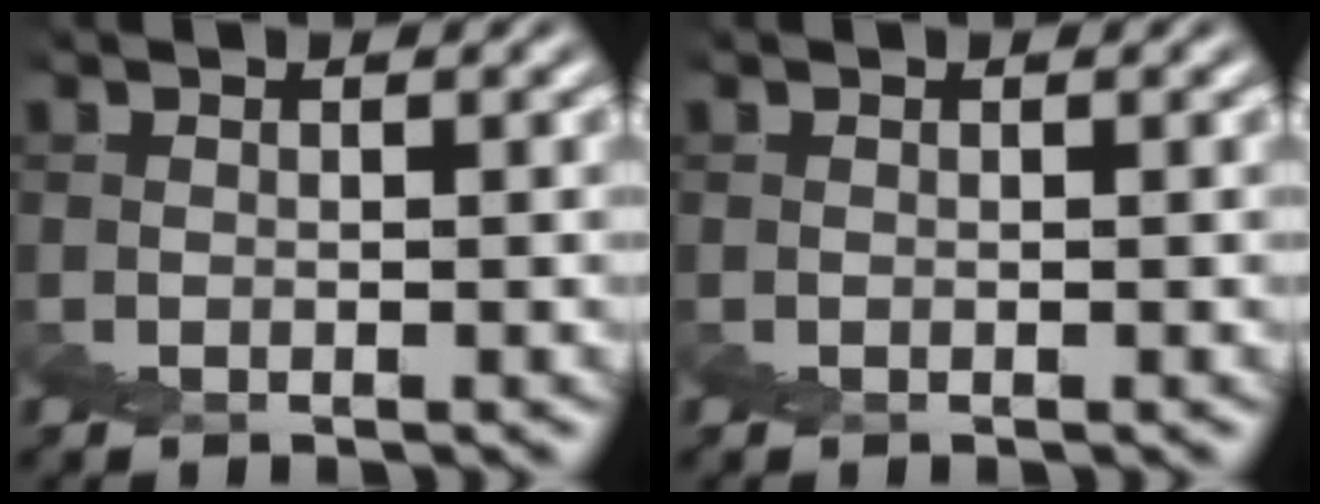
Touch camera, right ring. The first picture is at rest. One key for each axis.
{"total": 0.0}